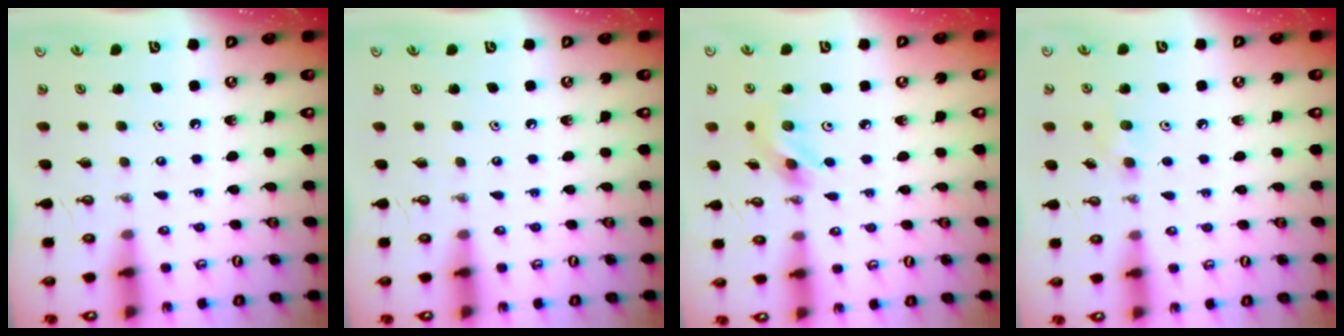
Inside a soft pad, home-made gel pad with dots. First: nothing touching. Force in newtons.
{"total": 0.0}
{"total": 5.4, "press": 5.4, "slide": 0.7}
{"total": 5.4, "press": 5.3, "slide": 1.2}